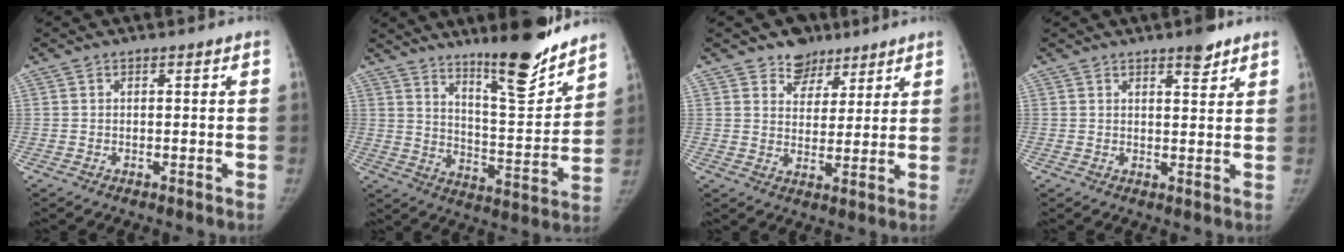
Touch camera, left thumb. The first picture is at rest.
{"total": 16.6, "force": [13.0, 3.1, 9.9], "torque": [-0.115, -0.101, 0.210]}
{"total": 6.8, "force": [4.9, 4.6, 1.0], "torque": [0.015, -0.030, 0.079]}
{"total": 4.1, "force": [3.0, 1.2, 2.5], "torque": [-0.025, -0.019, 0.042]}